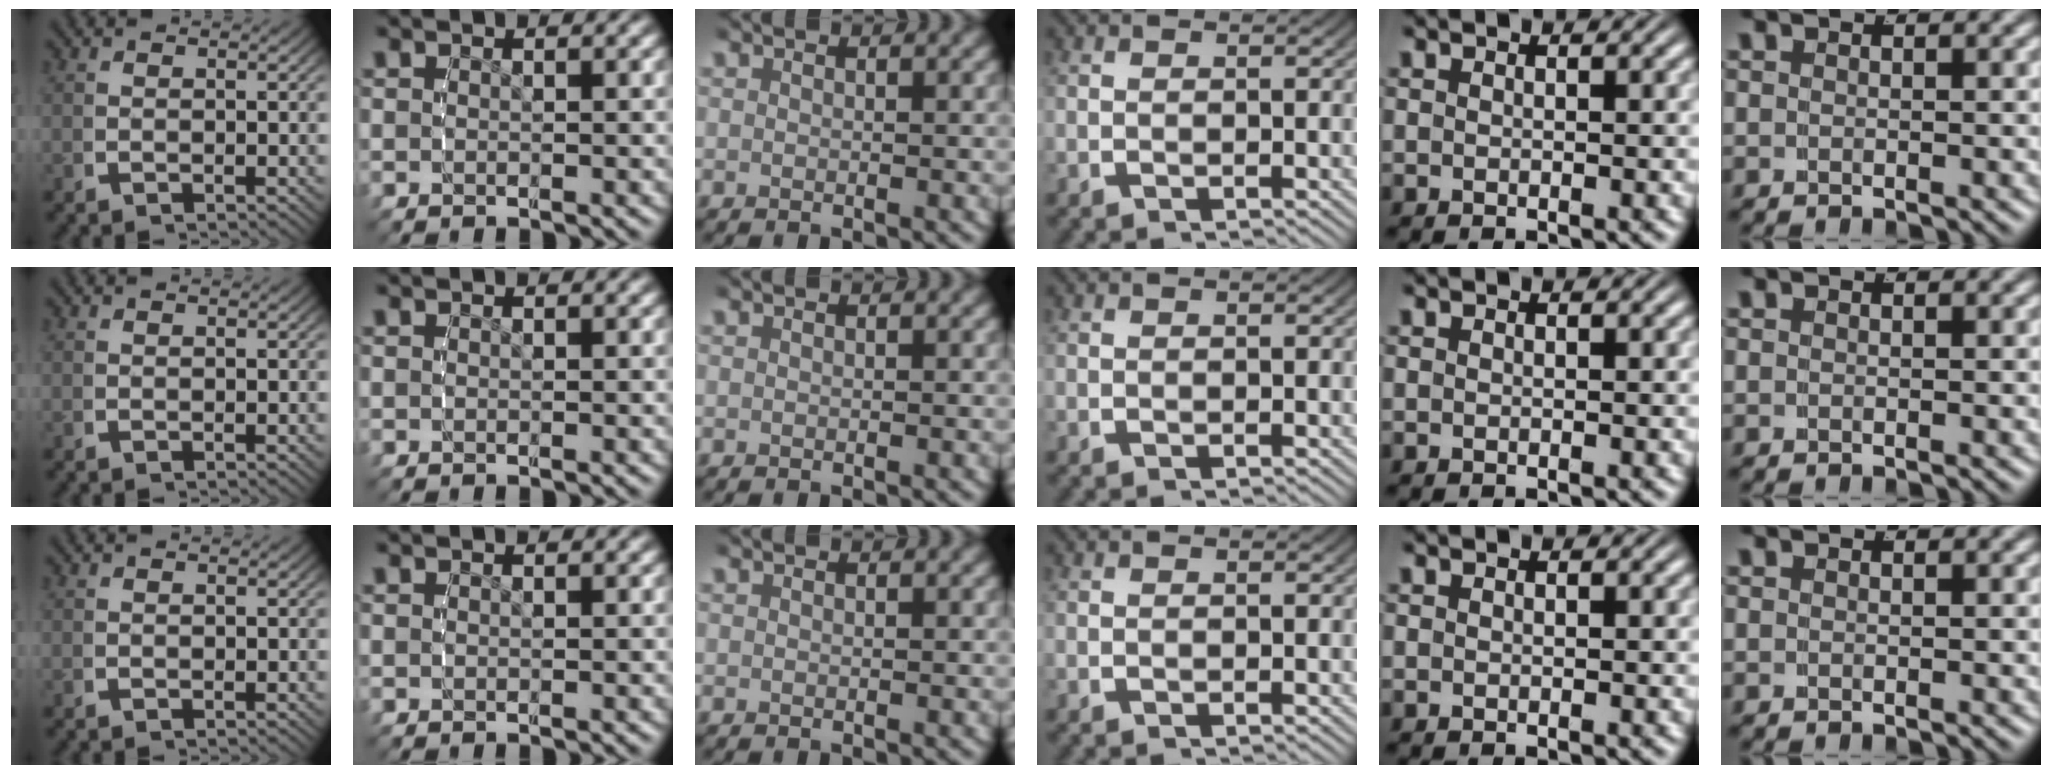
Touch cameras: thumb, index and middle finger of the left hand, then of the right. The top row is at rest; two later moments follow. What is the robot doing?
{"motion": "reach", "object": "paper towel"}